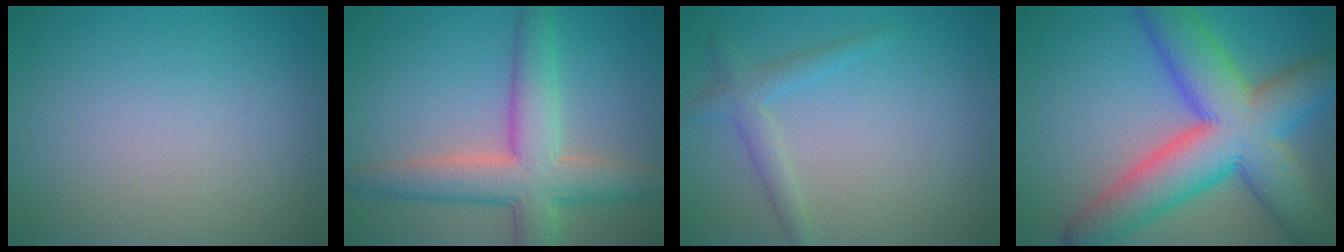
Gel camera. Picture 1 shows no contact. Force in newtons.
{"total": 7.1, "press": 7.1, "slide": 0.3}
{"total": 2.0, "press": 2.0, "slide": 0.1}
{"total": 12.6, "press": 12.6, "slide": 0.5}